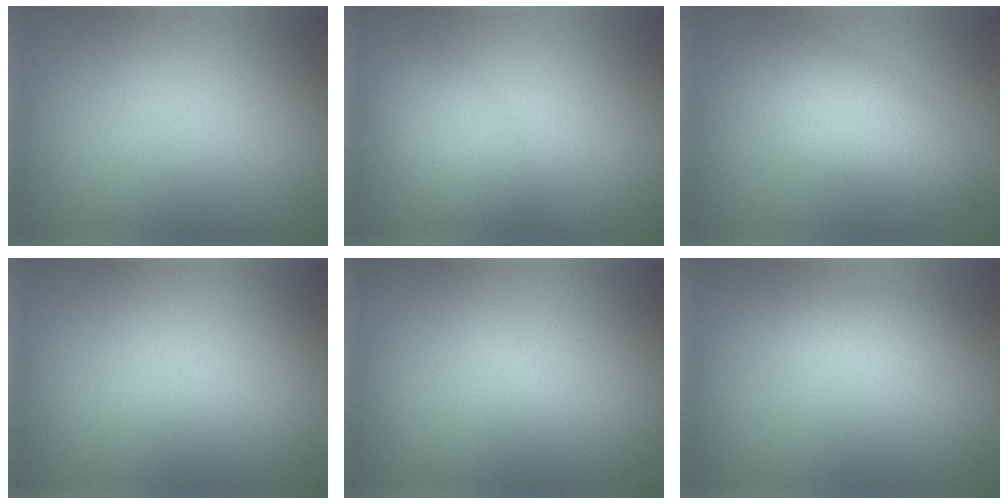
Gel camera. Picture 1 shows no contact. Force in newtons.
{"total": 2.7, "press": 2.7, "slide": 0.1}
{"total": 4.4, "press": 4.4, "slide": 0.1}
{"total": 0.0}
{"total": 0.0}
{"total": 1.7, "press": 1.7, "slide": 0.1}